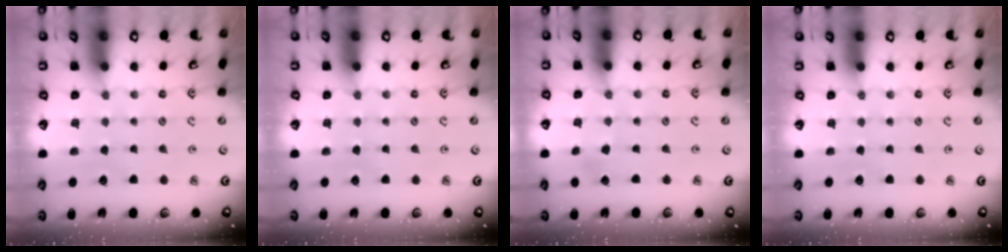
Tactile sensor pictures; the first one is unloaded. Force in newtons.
{"total": 0.0}
{"total": 1.4, "press": 1.4, "slide": 0.1}
{"total": 0.0}